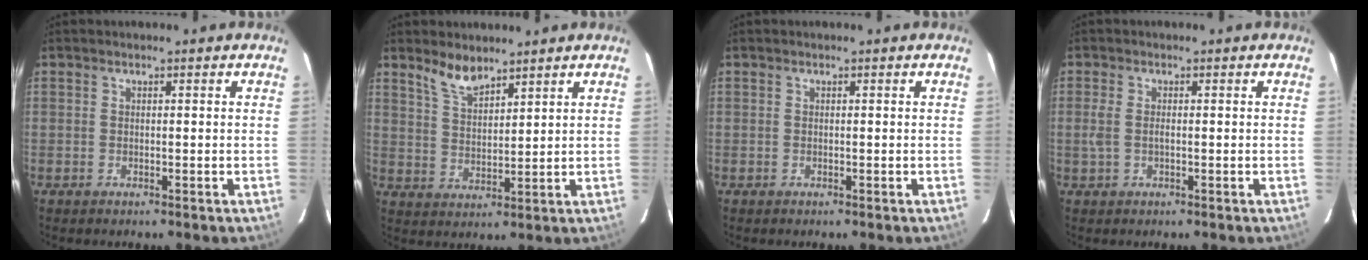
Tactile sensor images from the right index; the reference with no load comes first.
{"total": 5.6, "force": [4.6, 1.7, 2.6], "torque": [-0.049, 0.002, 0.092]}
{"total": 0.0}
{"total": 2.6, "force": [-0.3, 1.1, 2.4], "torque": [-0.051, -0.003, -0.005]}